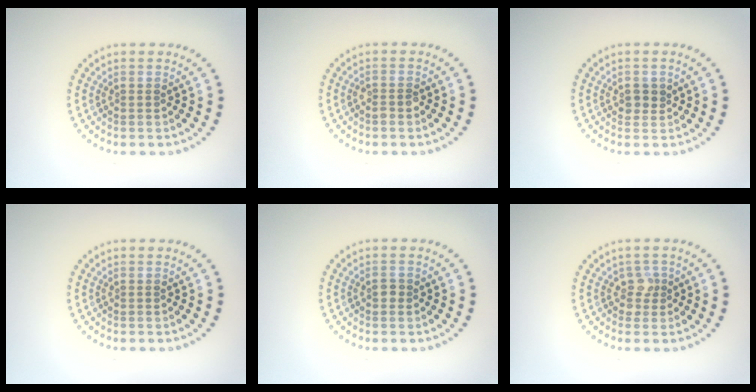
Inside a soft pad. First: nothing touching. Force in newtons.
{"total": 1.0, "press": 1.0, "slide": 0.3}
{"total": 1.6, "press": 1.4, "slide": 0.7}
{"total": 0.0}
{"total": 0.9, "press": 0.9, "slide": 0.2}
{"total": 1.5, "press": 1.2, "slide": 0.9}